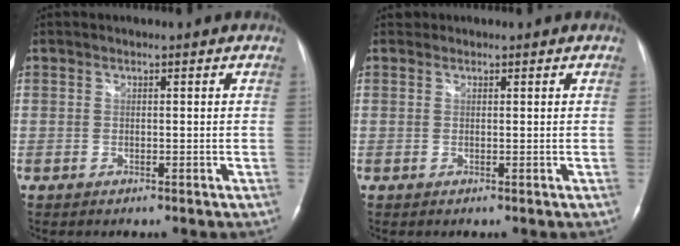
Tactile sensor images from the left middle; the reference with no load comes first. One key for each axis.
{"total": 0.7, "fx": 0.5, "fy": 0.5, "fz": 0.0, "tx": -0.001, "ty": 0.001, "tz": 0.006}